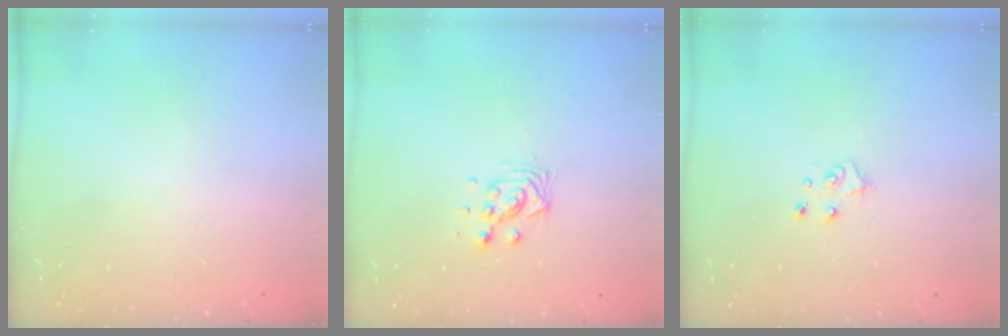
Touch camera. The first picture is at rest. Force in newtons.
{"total": 7.3, "press": 7.3, "slide": 0.5}
{"total": 5.6, "press": 5.6, "slide": 0.5}